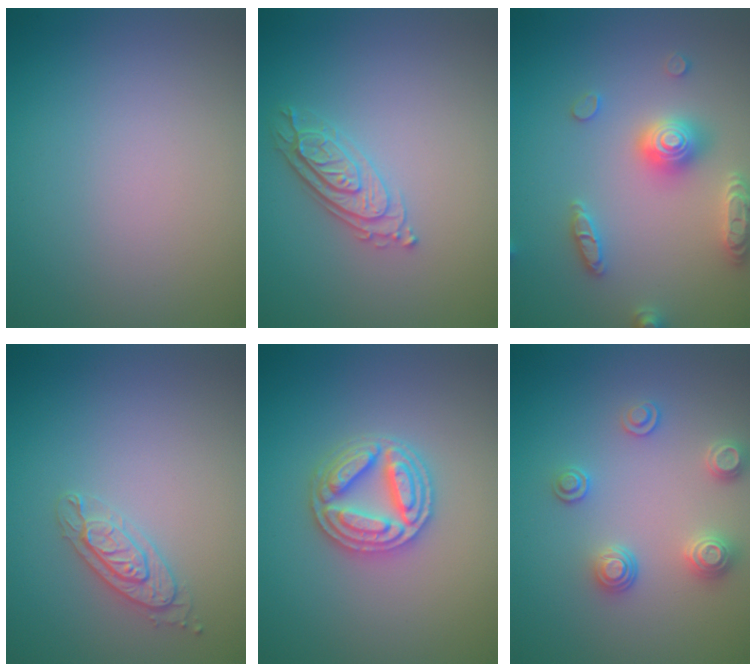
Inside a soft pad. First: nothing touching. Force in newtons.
{"total": 2.9, "press": 2.7, "slide": 1.0}
{"total": 4.9, "press": 4.8, "slide": 0.8}
{"total": 2.2, "press": 2.2, "slide": 0.3}
{"total": 4.7, "press": 4.6, "slide": 0.8}
{"total": 2.7, "press": 2.6, "slide": 0.3}